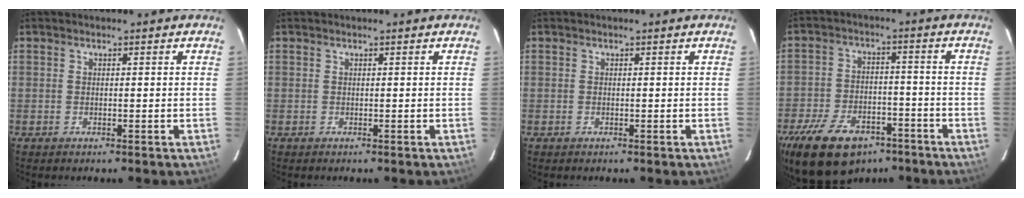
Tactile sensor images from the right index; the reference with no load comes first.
{"total": 0.0}
{"total": 0.0}
{"total": 18.8, "force": [-12.1, 10.6, 9.7], "torque": [-0.219, -0.007, -0.186]}